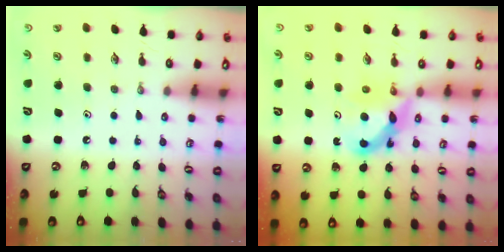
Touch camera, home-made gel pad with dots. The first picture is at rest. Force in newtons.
{"total": 6.9, "press": 6.8, "slide": 0.6}